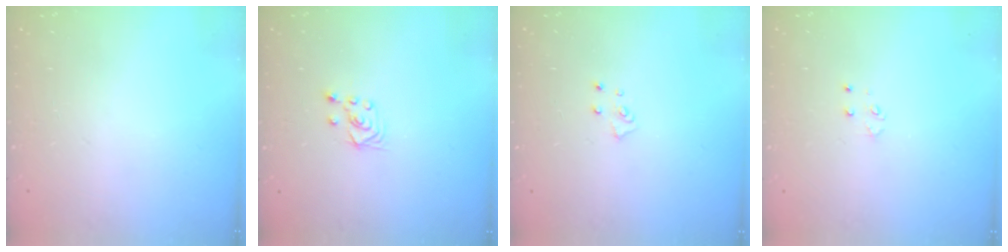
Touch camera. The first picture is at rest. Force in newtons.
{"total": 2.8, "press": 2.6, "slide": 1.1}
{"total": 5.1, "press": 5.1, "slide": 0.4}
{"total": 3.1, "press": 3.1, "slide": 0.6}